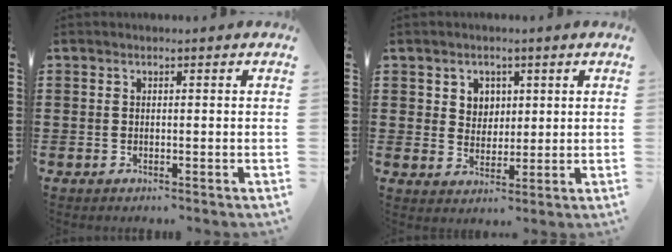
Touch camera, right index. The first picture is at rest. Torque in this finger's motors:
{"motor_torque": [0.03, 0.02, 0.08, 0.04]}